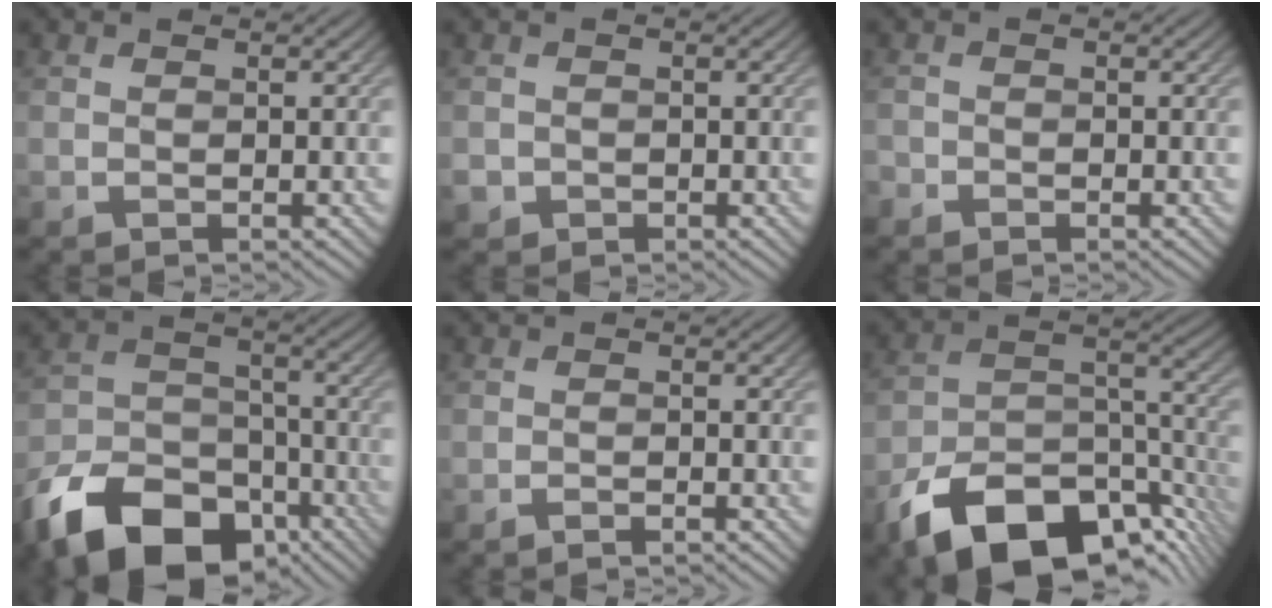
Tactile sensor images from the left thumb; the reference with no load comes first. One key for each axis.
{"total": 2.0, "fx": -1.0, "fy": 1.7, "fz": 0.4, "tx": -0.007, "ty": -0.009, "tz": -0.022}
{"total": 1.2, "fx": -1.0, "fy": 0.7, "fz": 0.0, "tx": 0.001, "ty": 0.000, "tz": -0.023}
{"total": 16.3, "fx": -10.3, "fy": 9.6, "fz": 8.1, "tx": -0.194, "ty": -0.041, "tz": -0.177}
{"total": 1.1, "fx": -1.0, "fy": 0.0, "fz": 0.5, "tx": -0.008, "ty": 0.001, "tz": -0.019}
{"total": 16.3, "fx": -10.6, "fy": 7.8, "fz": 9.6, "tx": -0.185, "ty": -0.029, "tz": -0.182}